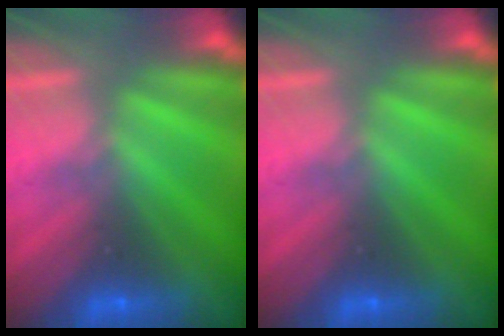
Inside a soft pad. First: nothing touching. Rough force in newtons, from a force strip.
{"total": 0.0}